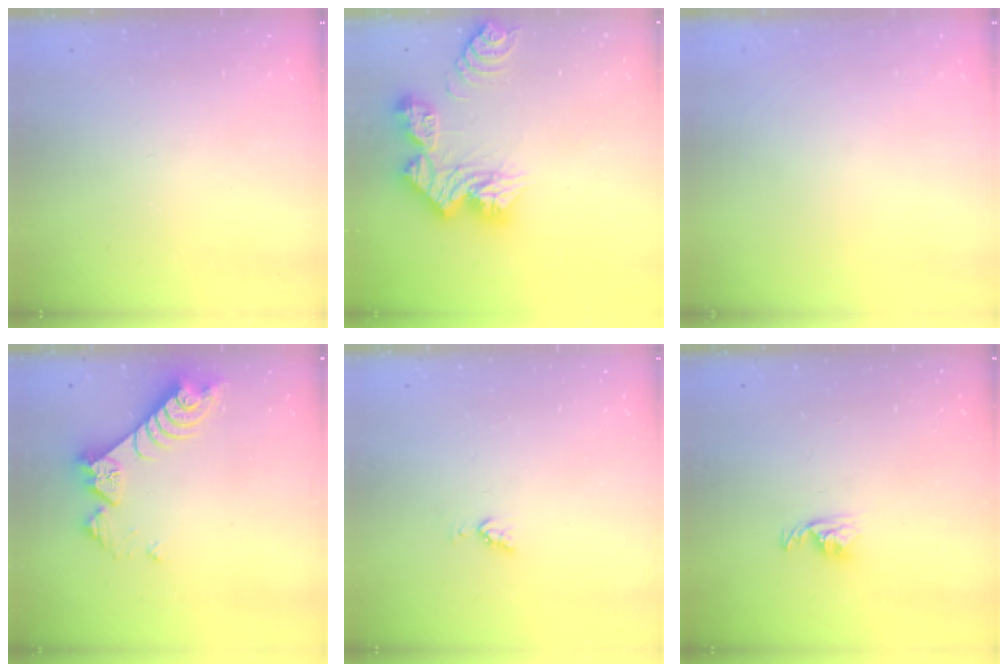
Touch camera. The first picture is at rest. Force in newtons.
{"total": 14.1, "press": 14.1, "slide": 1.3}
{"total": 0.0}
{"total": 8.1, "press": 8.0, "slide": 0.6}
{"total": 3.6, "press": 3.5, "slide": 0.9}
{"total": 3.3, "press": 3.3, "slide": 0.5}